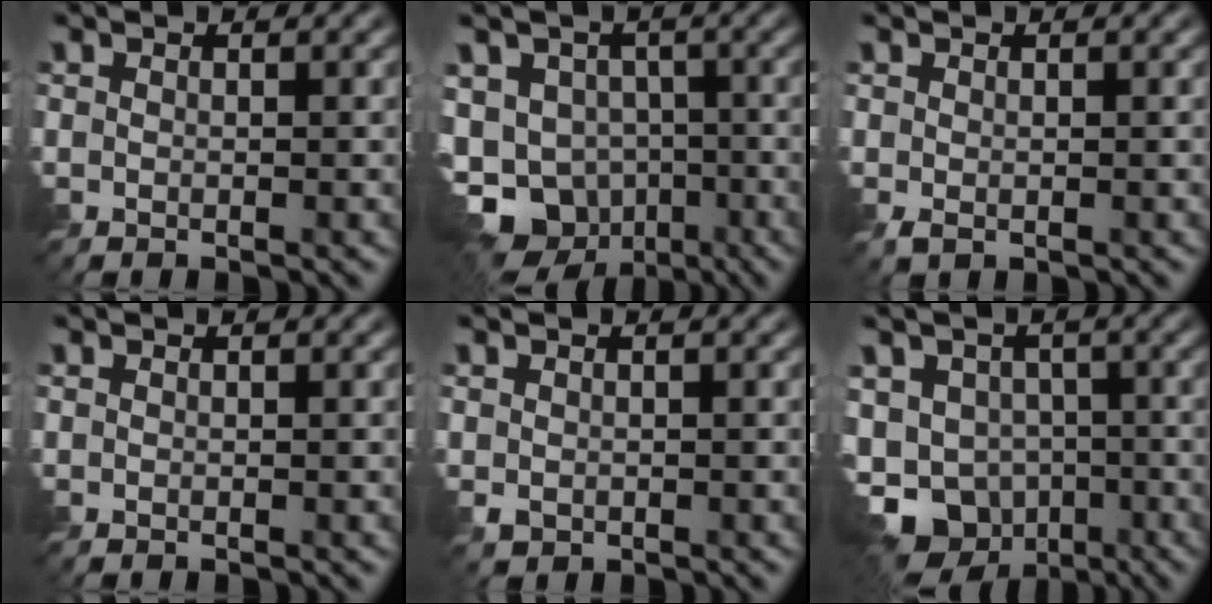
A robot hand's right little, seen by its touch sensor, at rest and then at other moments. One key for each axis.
{"total": 13.5, "fx": -6.6, "fy": 10.2, "fz": 5.9, "tx": -0.128, "ty": -0.032, "tz": -0.092}
{"total": 0.7, "fx": 0.1, "fy": 0.5, "fz": 0.4, "tx": -0.010, "ty": -0.002, "tz": 0.005}
{"total": 0.0}
{"total": 0.8, "fx": 0.1, "fy": 0.8, "fz": 0.2, "tx": -0.003, "ty": -0.001, "tz": 0.005}
{"total": 12.1, "fx": -5.9, "fy": 9.0, "fz": 5.5, "tx": -0.117, "ty": -0.029, "tz": -0.087}